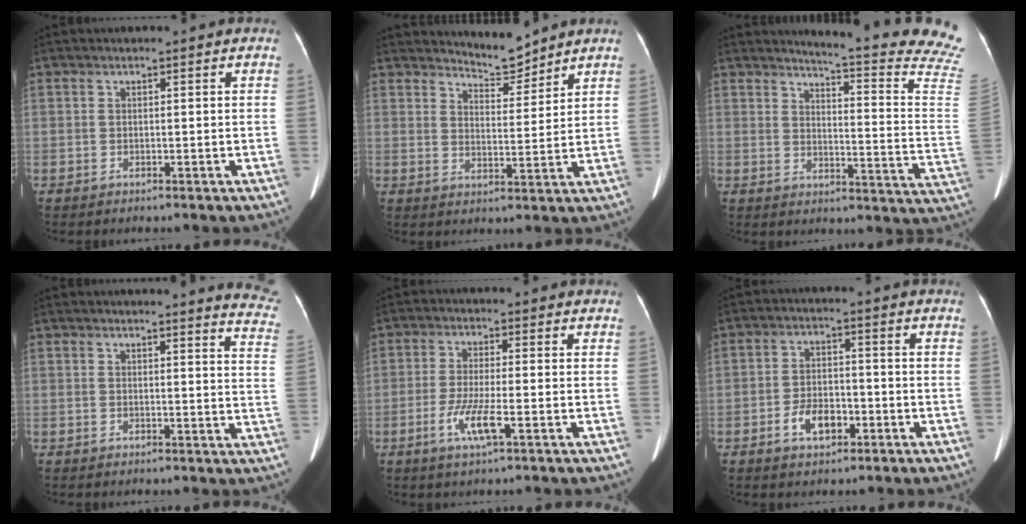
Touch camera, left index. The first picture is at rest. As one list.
[{"total": 4.9, "force": [4.9, 0.5, 0.4], "torque": [-0.012, -0.011, 0.085]}, {"total": 21.6, "force": [20.3, -1.3, 7.4], "torque": [-0.101, -0.157, 0.219]}, {"total": 10.0, "force": [9.8, 0.1, 2.2], "torque": [0.000, -0.086, 0.074]}, {"total": 5.2, "force": [-2.3, 0.3, 4.7], "torque": [-0.100, -0.012, -0.041]}, {"total": 5.3, "force": [-2.6, 2.9, 3.5], "torque": [-0.070, 0.005, -0.042]}]